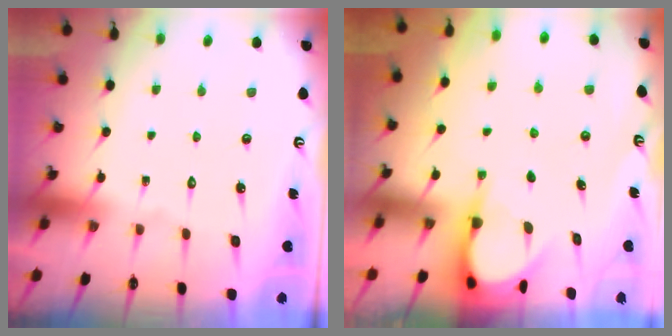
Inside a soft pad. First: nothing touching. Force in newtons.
{"total": 3.9, "press": 3.9, "slide": 0.3}